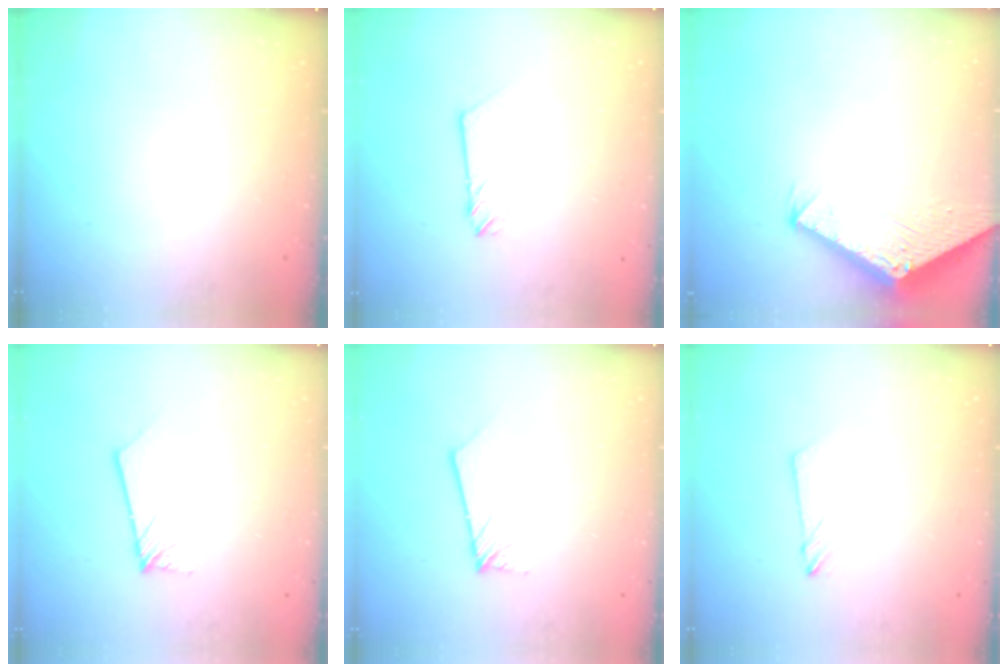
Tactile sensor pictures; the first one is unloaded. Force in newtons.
{"total": 2.9, "press": 2.9, "slide": 0.4}
{"total": 2.8, "press": 2.8, "slide": 0.1}
{"total": 2.8, "press": 2.8, "slide": 0.3}
{"total": 2.8, "press": 2.8, "slide": 0.3}
{"total": 2.4, "press": 2.4, "slide": 0.2}